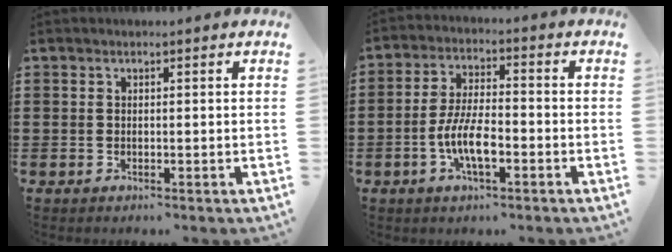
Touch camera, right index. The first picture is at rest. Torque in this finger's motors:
{"motor_torque": [1.56, 0.57, 0.84, 0.21]}